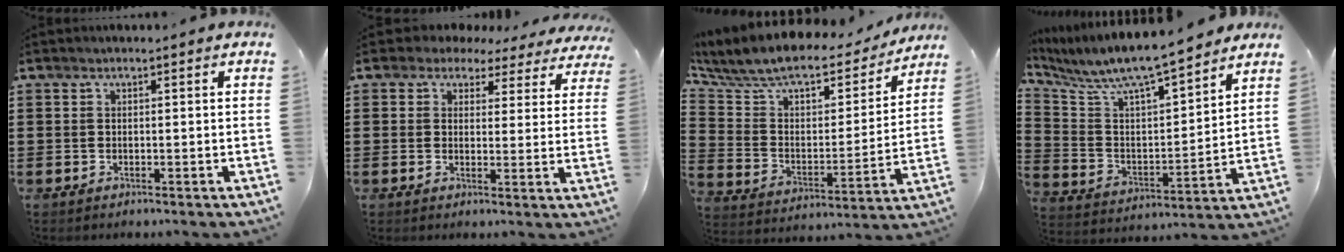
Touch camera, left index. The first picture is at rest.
{"total": 3.2, "force": [2.5, 1.8, 0.7], "torque": [-0.031, -0.007, 0.042]}
{"total": 8.1, "force": [6.8, 2.8, 3.5], "torque": [-0.102, -0.049, 0.112]}
{"total": 7.7, "force": [7.0, 1.0, 3.2], "torque": [-0.097, -0.049, 0.114]}